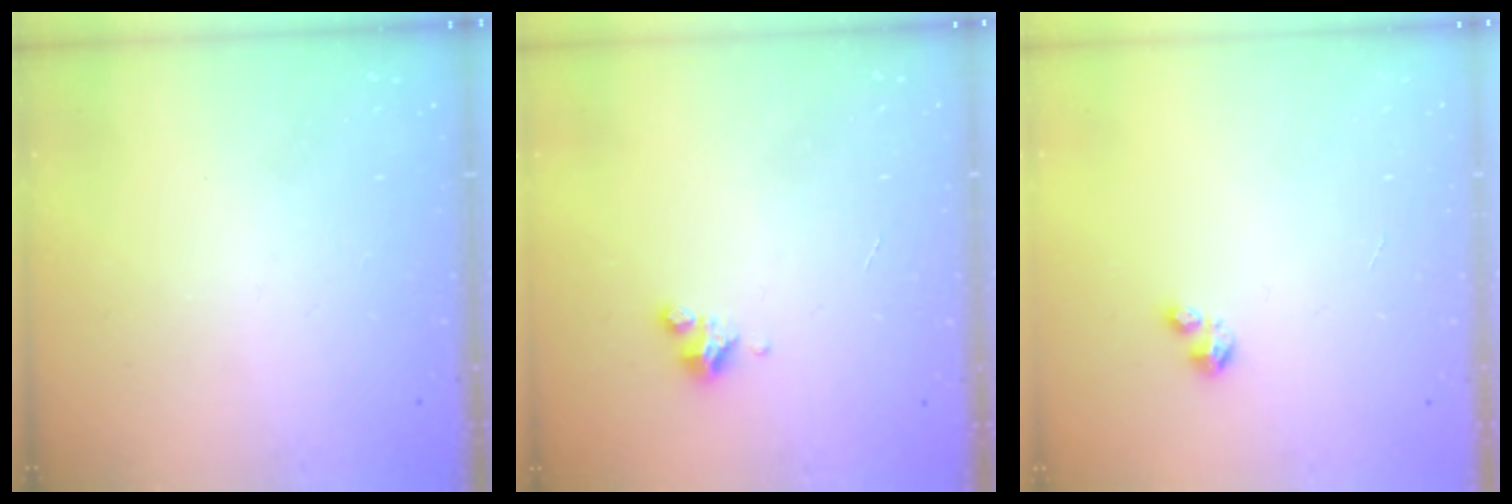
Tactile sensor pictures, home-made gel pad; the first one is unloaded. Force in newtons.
{"total": 3.1, "press": 3.1, "slide": 0.4}
{"total": 2.1, "press": 2.0, "slide": 0.5}